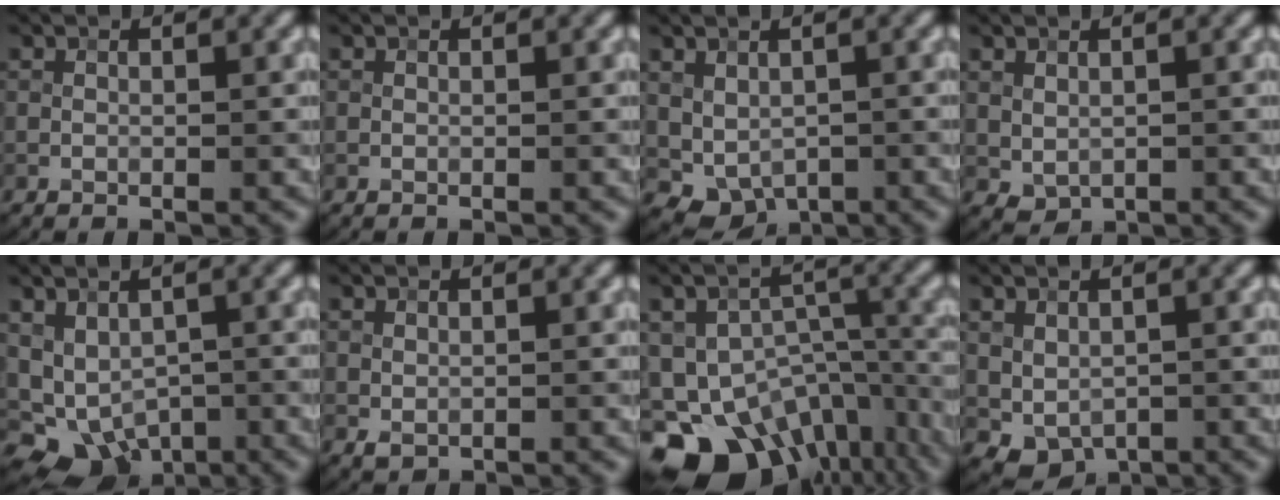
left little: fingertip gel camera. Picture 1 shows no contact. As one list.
[{"total": 0.0}, {"total": 3.1, "force": [-0.1, 2.5, 1.9], "torque": [-0.029, -0.014, 0.010]}, {"total": 1.2, "force": [0.3, 0.9, 0.7], "torque": [-0.013, -0.005, 0.014]}, {"total": 7.2, "force": [-2.1, 5.7, 4.0], "torque": [-0.048, -0.008, -0.010]}, {"total": 0.6, "force": [0.0, 0.4, 0.4], "torque": [-0.005, -0.003, 0.003]}, {"total": 15.6, "force": [-9.7, 9.9, 7.2], "torque": [-0.141, -0.030, -0.119]}, {"total": 2.7, "force": [-0.2, 2.1, 1.7], "torque": [-0.027, -0.012, 0.007]}]